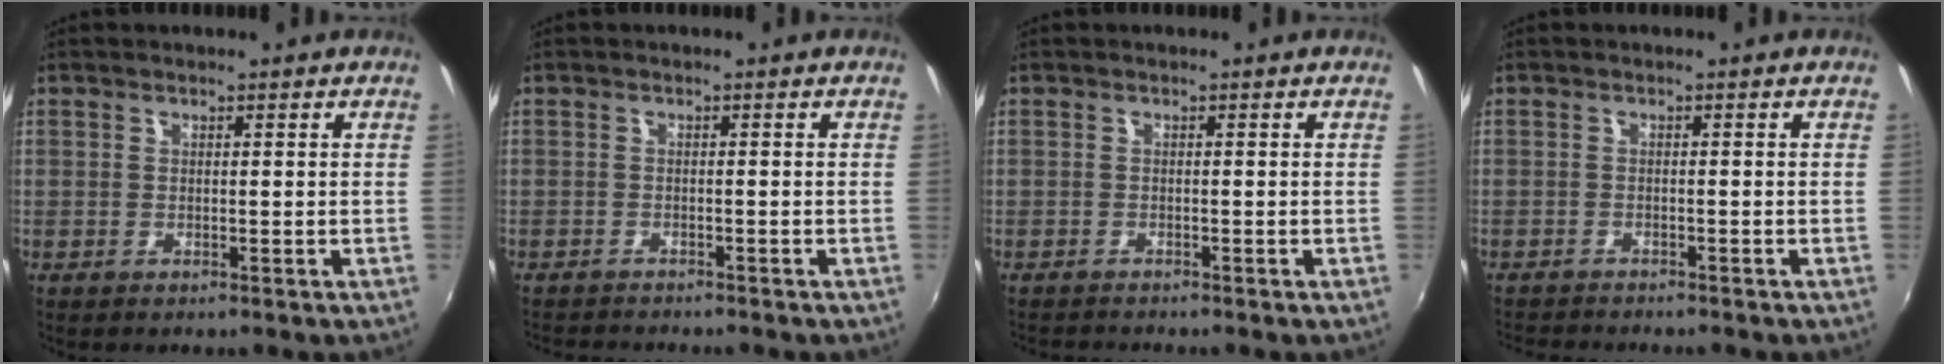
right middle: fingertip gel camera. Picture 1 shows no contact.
{"total": 3.5, "force": [-3.4, 0.4, 0.8], "torque": [-0.028, -0.017, -0.057]}
{"total": 1.6, "force": [-1.6, -0.1, 0.2], "torque": [-0.007, -0.013, -0.032]}
{"total": 4.1, "force": [-4.0, 0.3, 1.0], "torque": [-0.035, -0.018, -0.069]}